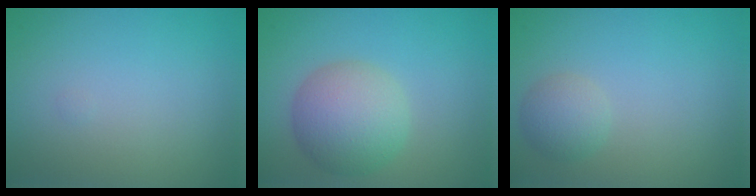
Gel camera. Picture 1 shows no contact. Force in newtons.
{"total": 5.8, "press": 5.8, "slide": 0.4}
{"total": 2.1, "press": 2.1, "slide": 0.0}